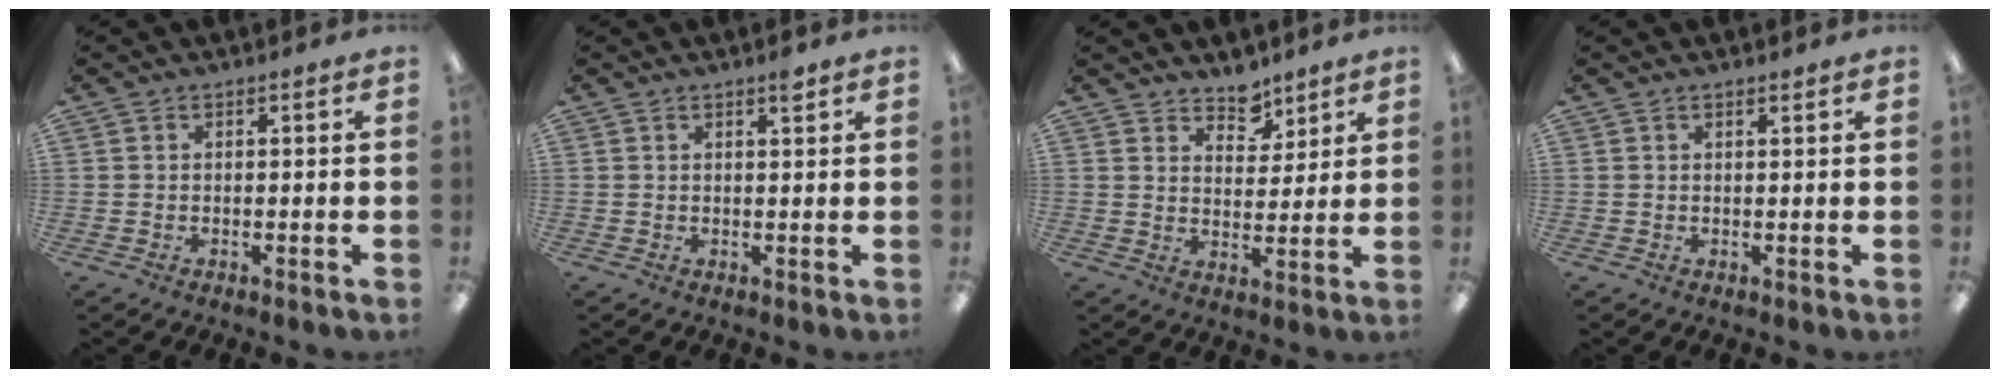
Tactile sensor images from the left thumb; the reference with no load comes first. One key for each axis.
{"total": 2.1, "fx": 1.6, "fy": 0.4, "fz": 1.3, "tx": -0.014, "ty": -0.006, "tz": 0.025}
{"total": 6.7, "fx": 5.6, "fy": 3.4, "fz": 1.2, "tx": -0.001, "ty": -0.040, "tz": 0.101}
{"total": 0.8, "fx": 0.7, "fy": 0.1, "fz": 0.3, "tx": -0.006, "ty": 0.000, "tz": 0.013}